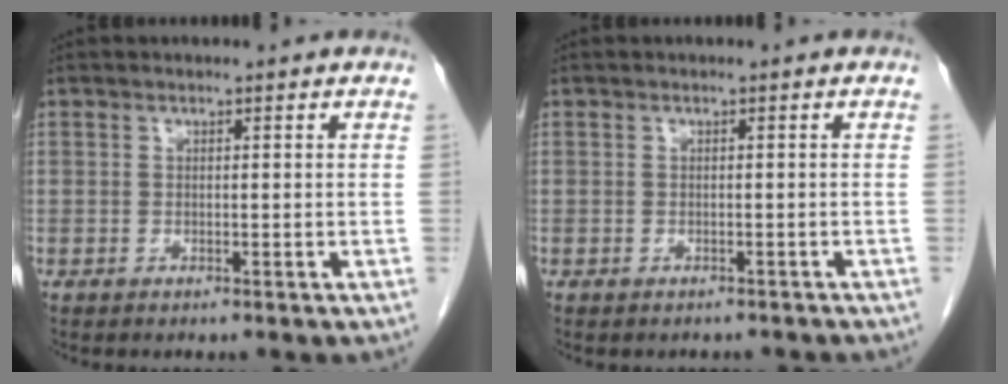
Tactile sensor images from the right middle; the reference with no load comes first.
{"total": 2.3, "force": [-2.1, 0.9, 0.4], "torque": [-0.010, -0.002, -0.025]}